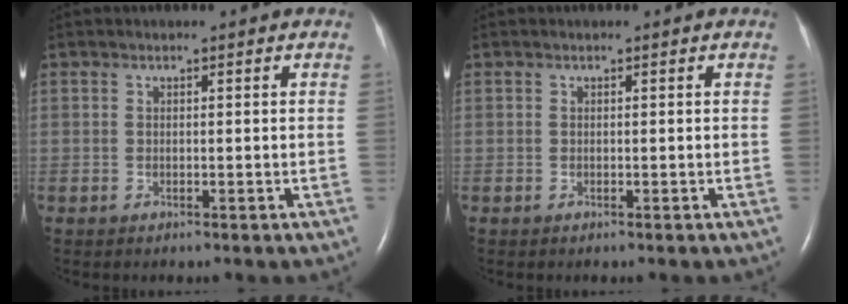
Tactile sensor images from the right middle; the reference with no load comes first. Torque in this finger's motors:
{"motor_torque": [-0.09, 0.11, 0.00, 0.00]}